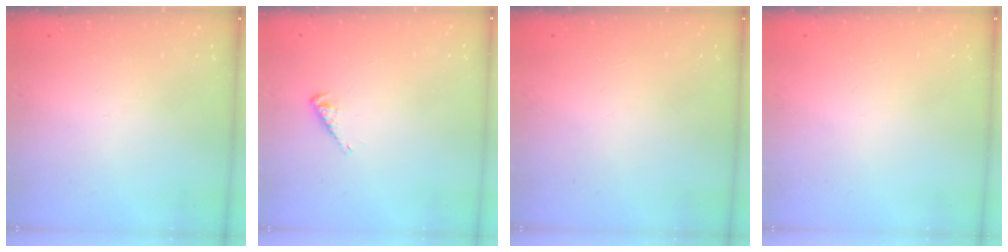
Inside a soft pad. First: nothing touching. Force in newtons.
{"total": 2.5, "press": 2.5, "slide": 0.1}
{"total": 0.0}
{"total": 0.0}